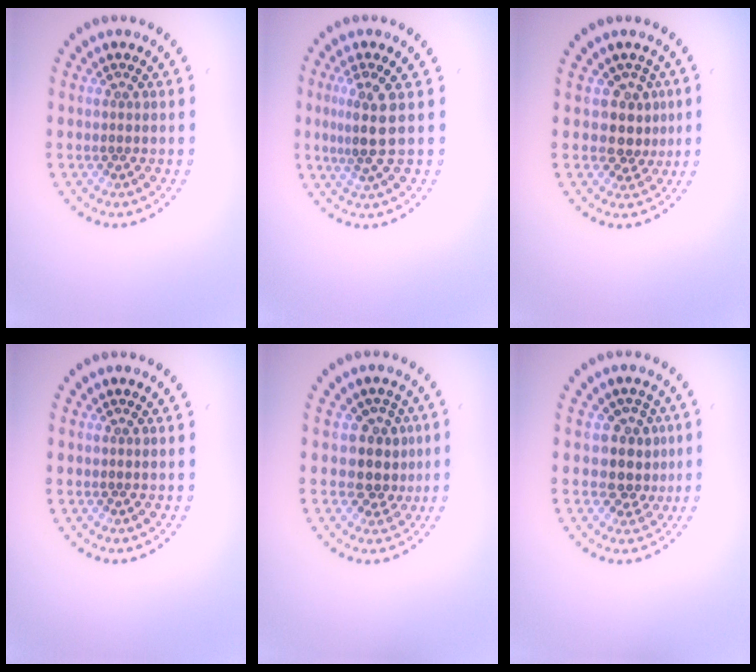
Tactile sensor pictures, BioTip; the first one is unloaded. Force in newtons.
{"total": 2.9, "press": 2.5, "slide": 1.6}
{"total": 2.7, "press": 2.2, "slide": 1.5}
{"total": 0.0}
{"total": 2.9, "press": 2.3, "slide": 1.7}
{"total": 2.9, "press": 2.3, "slide": 1.7}